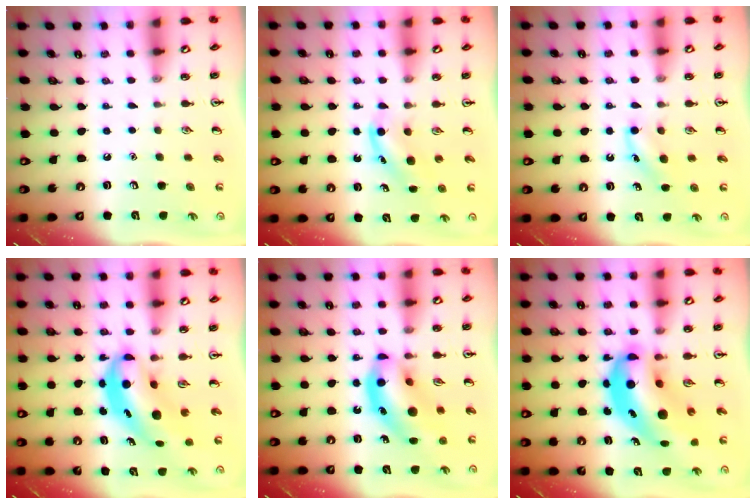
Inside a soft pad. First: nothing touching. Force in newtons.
{"total": 4.1, "press": 3.9, "slide": 1.2}
{"total": 4.4, "press": 4.0, "slide": 1.7}
{"total": 6.3, "press": 6.1, "slide": 1.6}
{"total": 13.2, "press": 12.6, "slide": 3.9}
{"total": 11.8, "press": 11.3, "slide": 3.3}